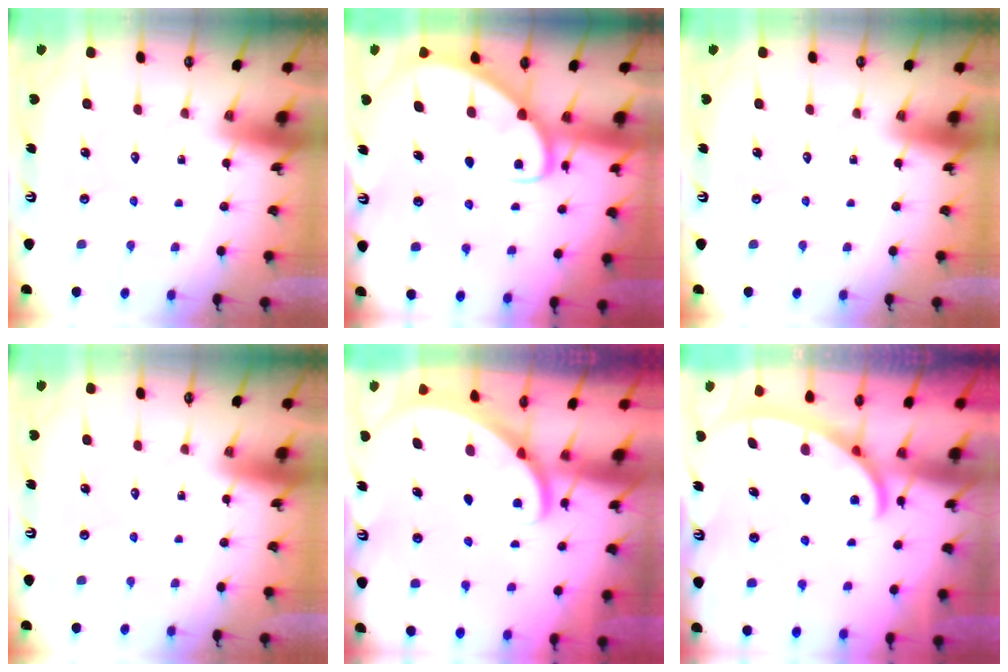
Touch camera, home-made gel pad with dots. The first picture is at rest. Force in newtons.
{"total": 5.5, "press": 5.5, "slide": 0.5}
{"total": 0.0}
{"total": 0.0}
{"total": 2.2, "press": 2.2, "slide": 0.2}
{"total": 2.9, "press": 2.8, "slide": 0.4}